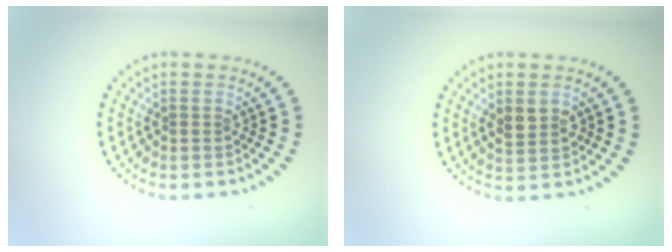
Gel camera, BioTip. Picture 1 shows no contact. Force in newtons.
{"total": 2.1, "press": 2.1, "slide": 0.3}